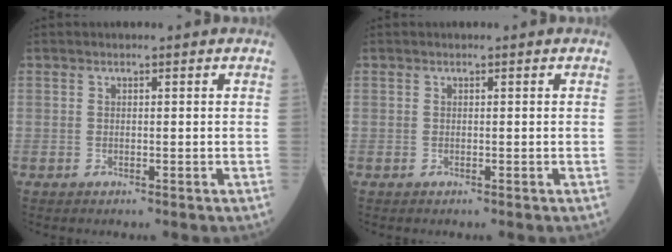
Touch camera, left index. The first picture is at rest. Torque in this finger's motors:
{"motor_torque": [0.00, 0.00, 0.00, 0.00]}